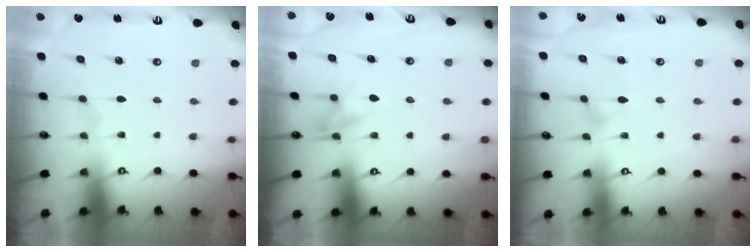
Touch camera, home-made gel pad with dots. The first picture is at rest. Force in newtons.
{"total": 6.7, "press": 6.7, "slide": 0.9}
{"total": 7.4, "press": 7.4, "slide": 0.4}